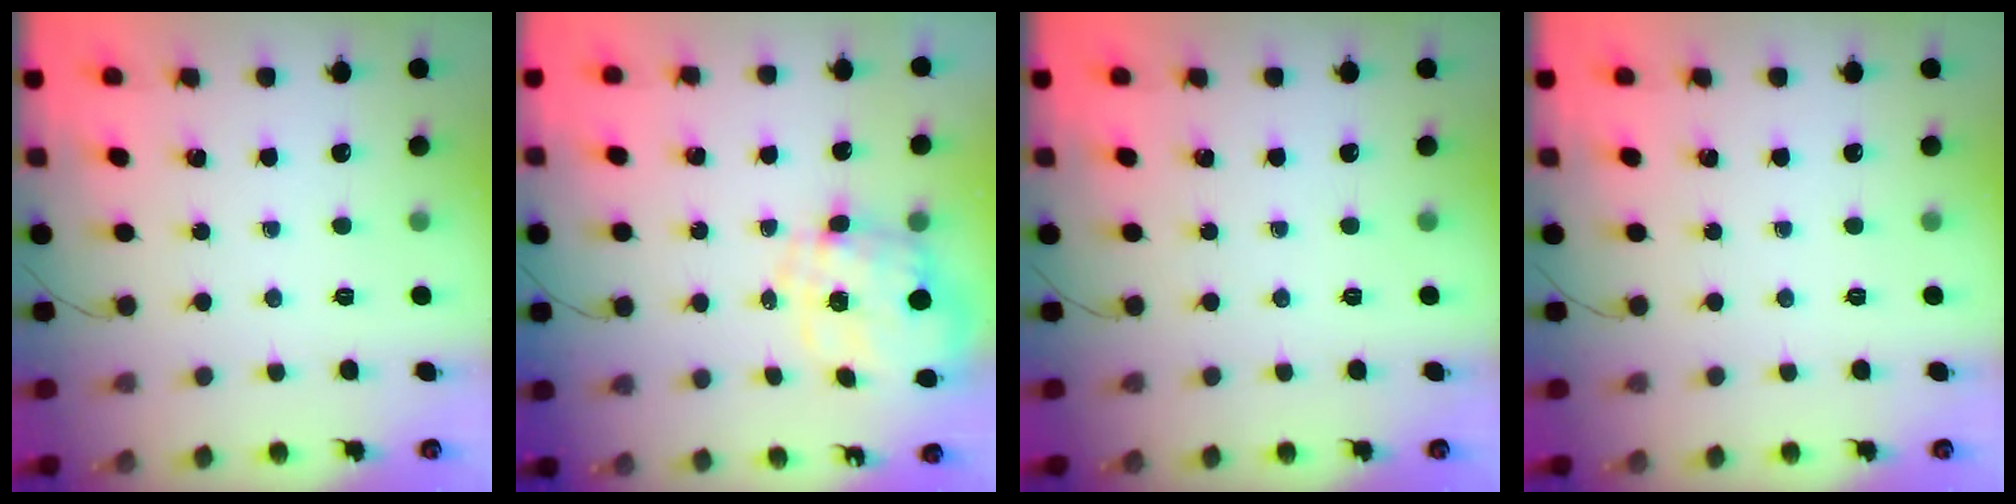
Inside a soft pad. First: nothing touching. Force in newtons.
{"total": 4.0, "press": 3.6, "slide": 1.7}
{"total": 0.0}
{"total": 0.0}